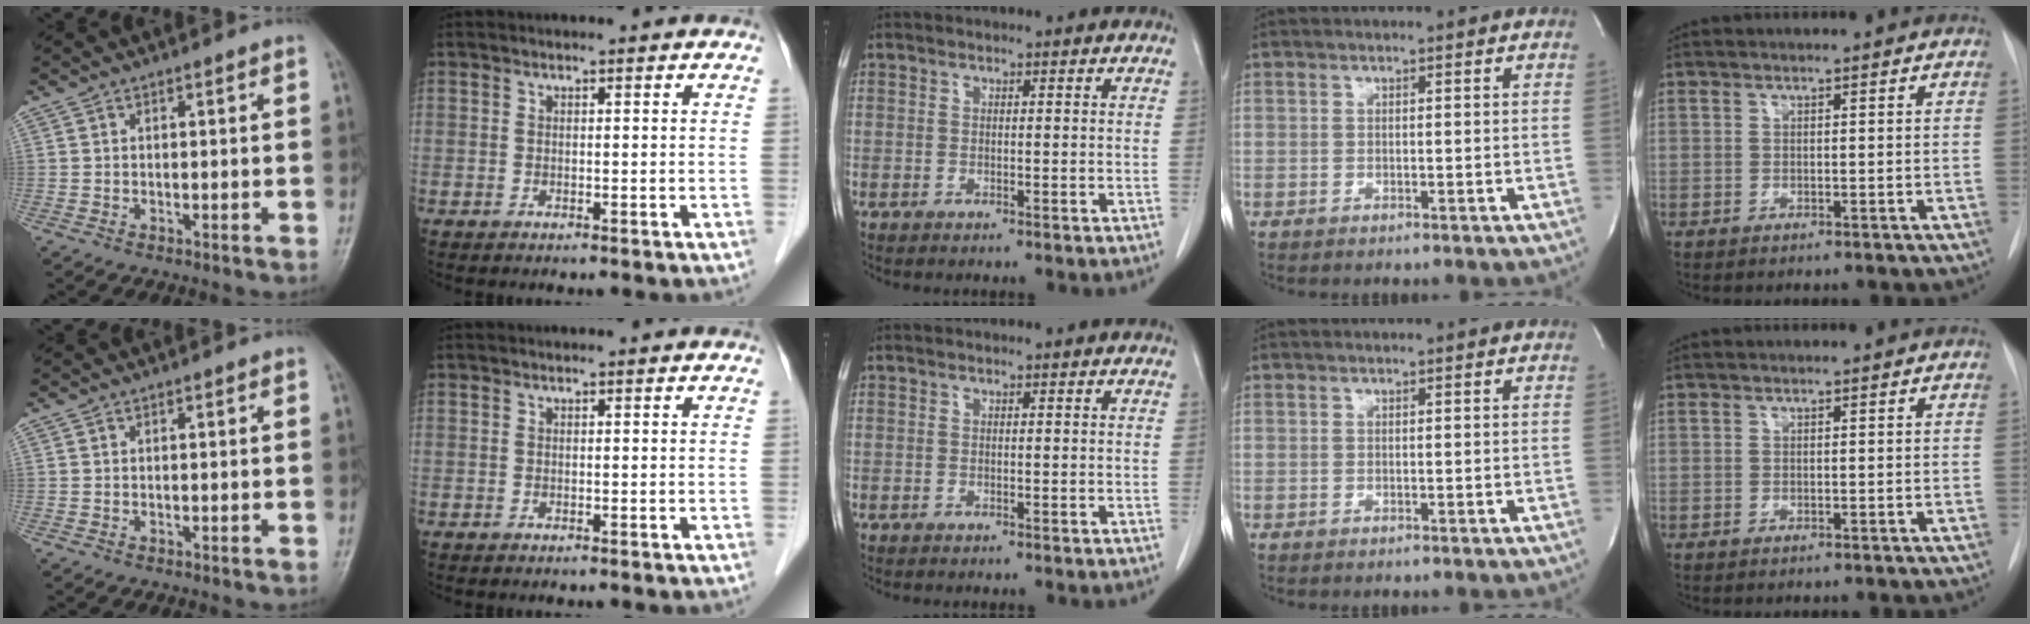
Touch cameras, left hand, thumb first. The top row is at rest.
{}